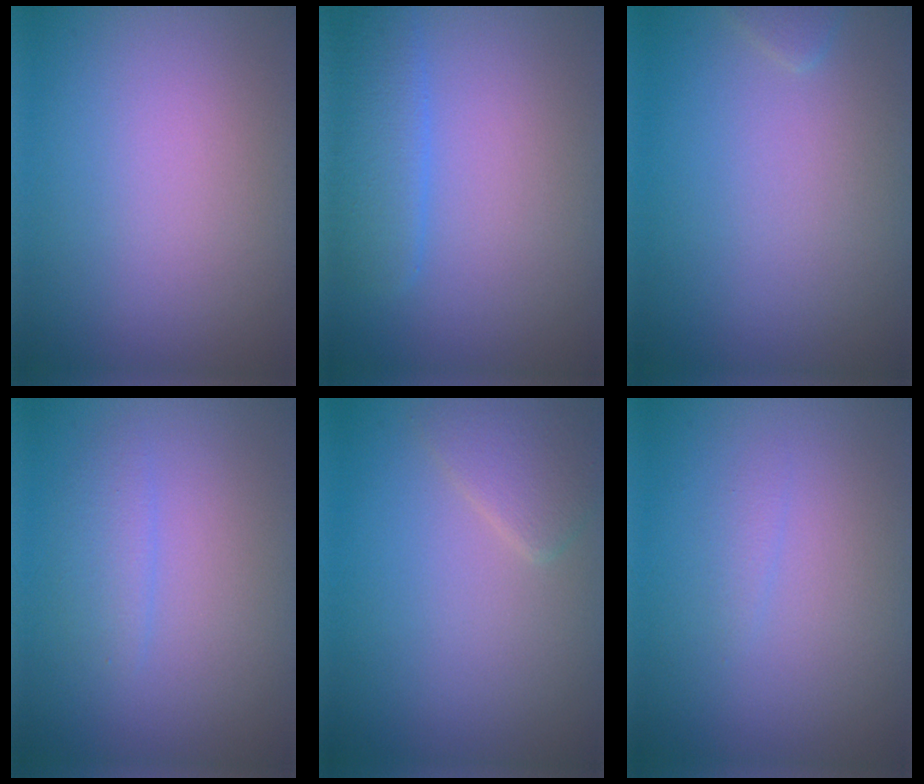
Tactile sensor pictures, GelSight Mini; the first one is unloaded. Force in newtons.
{"total": 2.8, "press": 2.8, "slide": 0.1}
{"total": 0.7, "press": 0.7, "slide": 0.0}
{"total": 1.5, "press": 1.5, "slide": 0.0}
{"total": 2.2, "press": 2.2, "slide": 0.1}
{"total": 0.7, "press": 0.7, "slide": 0.0}